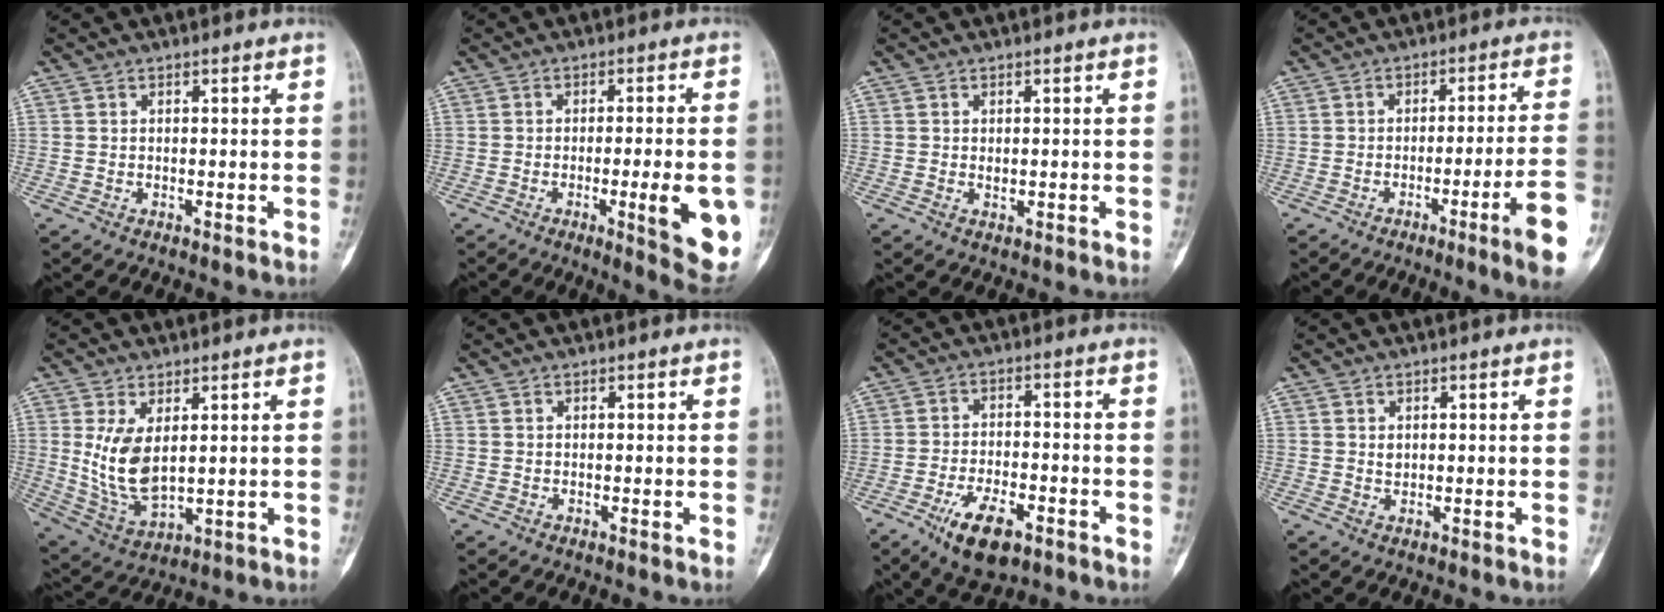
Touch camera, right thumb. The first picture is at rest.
{"total": 11.7, "force": [-3.2, 2.2, 11.1], "torque": [-0.136, -0.009, -0.038]}
{"total": 1.0, "force": [0.0, 0.6, 0.8], "torque": [-0.012, -0.001, 0.002]}
{"total": 11.6, "force": [-5.0, -0.4, 10.4], "torque": [-0.146, 0.015, -0.071]}
{"total": 9.9, "force": [2.0, 5.1, 8.2], "torque": [-0.152, -0.019, 0.058]}
{"total": 0.0}
{"total": 9.6, "force": [-5.3, 4.2, 6.9], "torque": [-0.119, 0.017, -0.084]}
{"total": 1.0, "force": [0.4, 0.8, 0.6], "torque": [-0.005, -0.002, 0.009]}